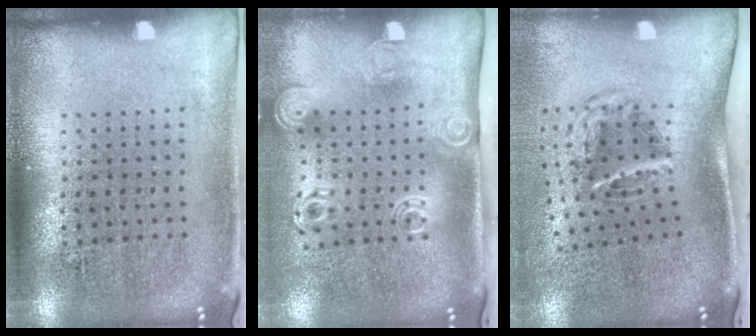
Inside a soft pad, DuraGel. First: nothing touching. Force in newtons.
{"total": 2.1, "press": 1.4, "slide": 1.6}
{"total": 2.1, "press": 1.2, "slide": 1.7}